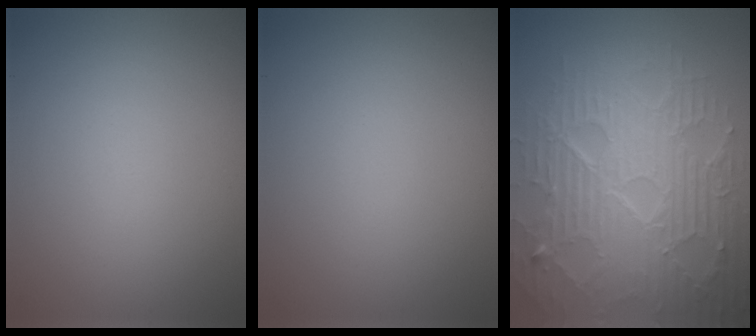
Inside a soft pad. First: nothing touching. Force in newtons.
{"total": 0.0}
{"total": 10.2, "press": 6.6, "slide": 7.8}